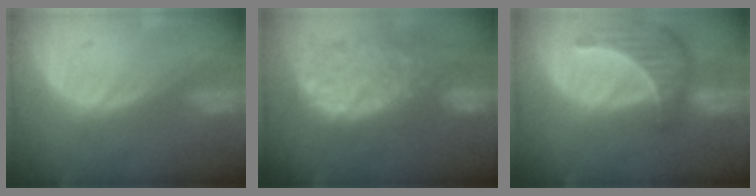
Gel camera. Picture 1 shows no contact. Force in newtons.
{"total": 11.4, "press": 10.4, "slide": 4.7}
{"total": 7.6, "press": 7.3, "slide": 1.9}